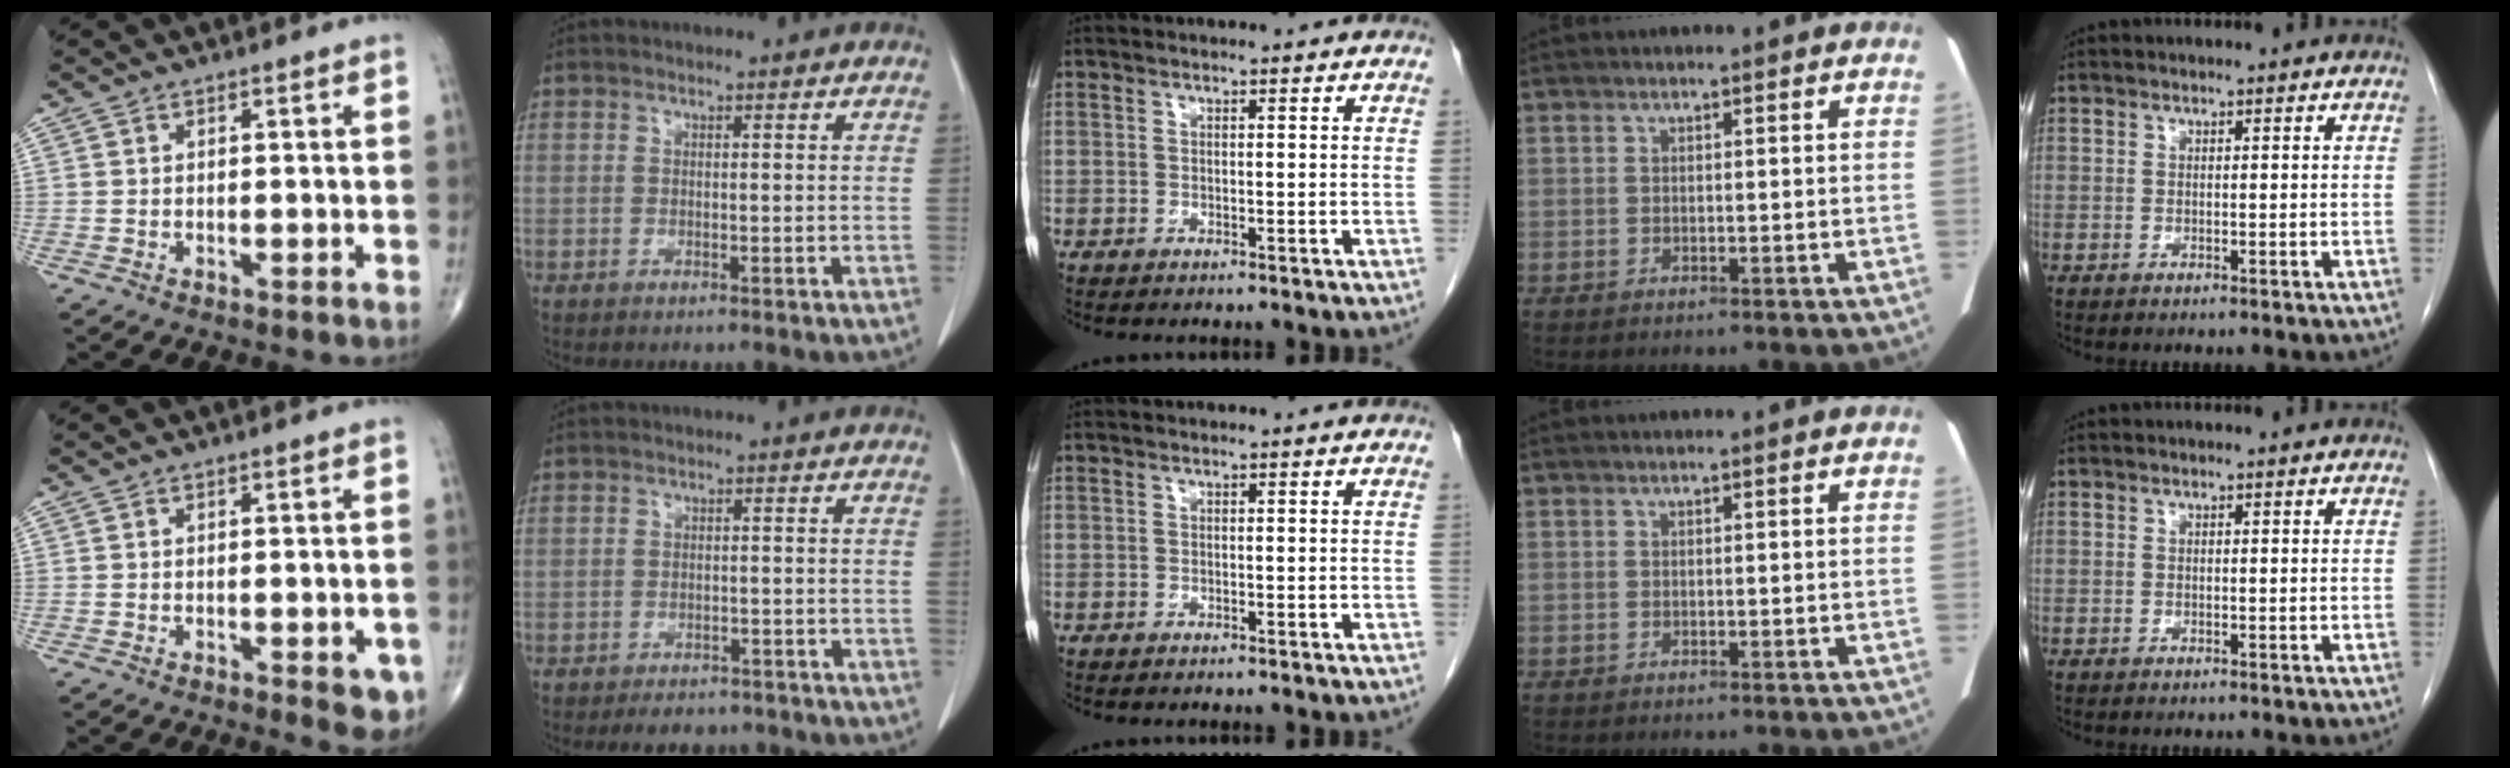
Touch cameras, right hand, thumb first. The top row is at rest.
{"thumb": {"total": 7.7, "force": [-2.6, 2.8, 6.7], "torque": [-0.062, -0.006, -0.025]}, "index": {"total": 5.1, "force": [-4.3, 2.6, 1.1], "torque": [-0.010, 0.006, -0.055]}}